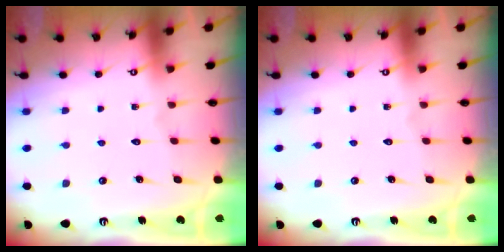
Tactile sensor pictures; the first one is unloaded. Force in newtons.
{"total": 0.0}